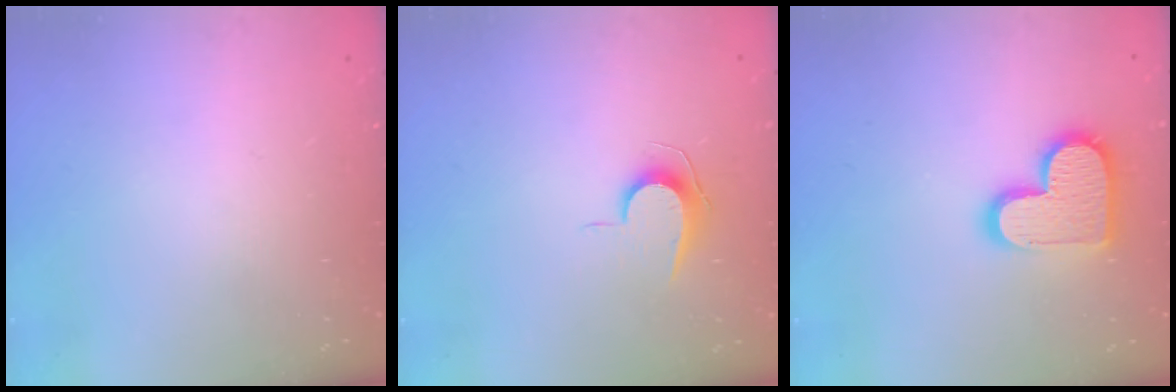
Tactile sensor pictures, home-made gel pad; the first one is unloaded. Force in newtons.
{"total": 6.8, "press": 6.8, "slide": 0.7}
{"total": 15.1, "press": 15.1, "slide": 1.1}